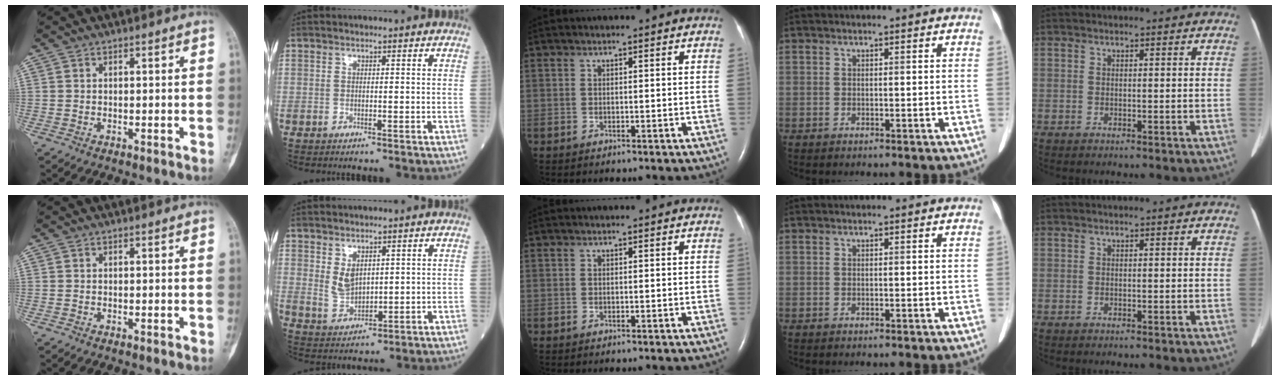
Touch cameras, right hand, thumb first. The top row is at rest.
{"index": {"total": 4.0, "force": [1.6, 2.5, 2.8], "torque": [-0.060, -0.003, 0.043]}}